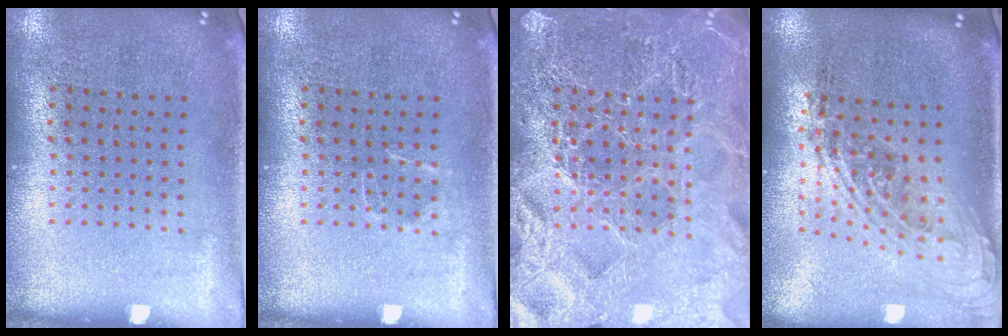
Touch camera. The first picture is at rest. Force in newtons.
{"total": 0.6, "press": 0.6, "slide": 0.2}
{"total": 6.2, "press": 6.1, "slide": 0.9}
{"total": 2.1, "press": 1.6, "slide": 1.4}